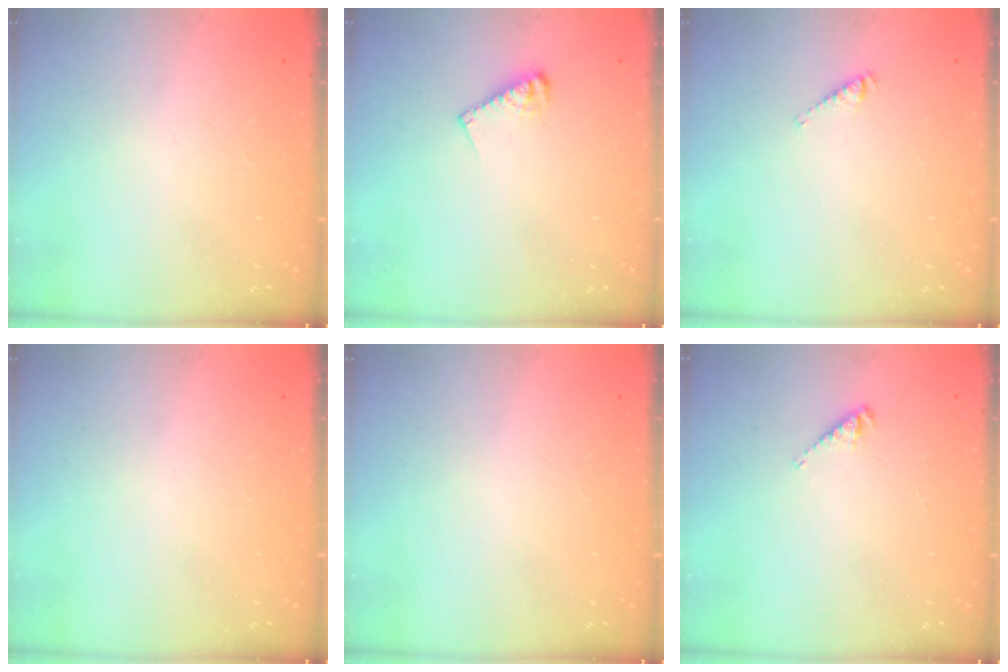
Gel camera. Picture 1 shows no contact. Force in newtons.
{"total": 5.6, "press": 5.6, "slide": 0.2}
{"total": 3.0, "press": 2.9, "slide": 0.4}
{"total": 0.0}
{"total": 0.0}
{"total": 2.7, "press": 2.7, "slide": 0.3}